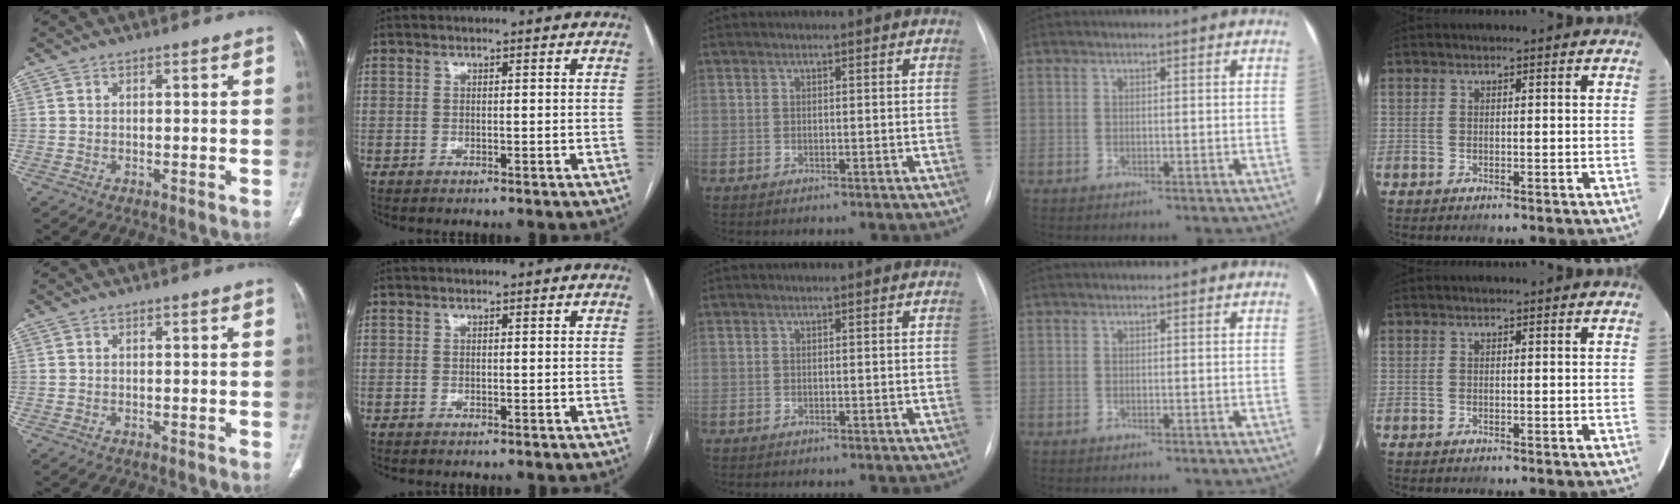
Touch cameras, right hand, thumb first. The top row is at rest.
{}